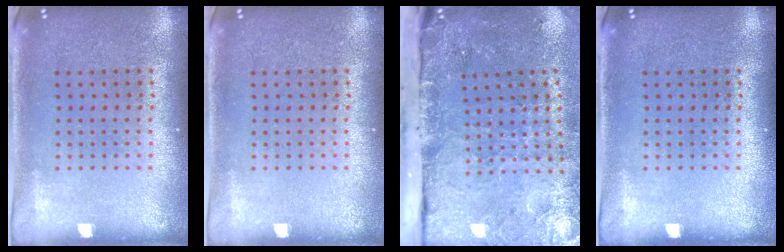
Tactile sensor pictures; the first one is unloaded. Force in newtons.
{"total": 0.0}
{"total": 4.8, "press": 3.6, "slide": 3.1}
{"total": 0.0}